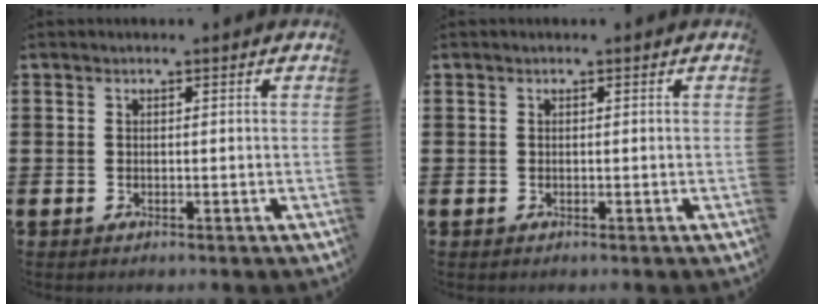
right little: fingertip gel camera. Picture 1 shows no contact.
{"total": 0.0}